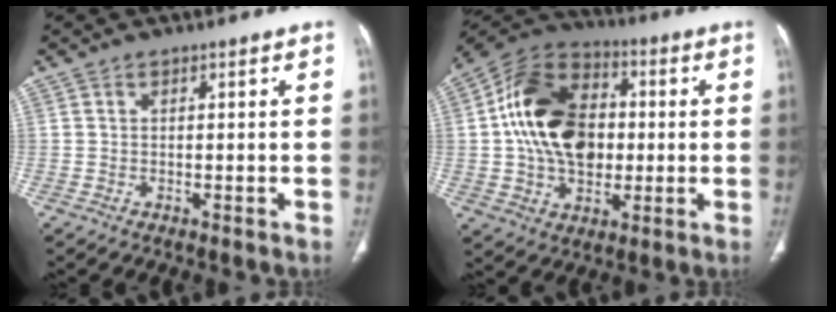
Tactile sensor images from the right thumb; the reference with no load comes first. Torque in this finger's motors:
{"motor_torque": [2.48, 2.51, 2.03, -0.35, 0.25]}